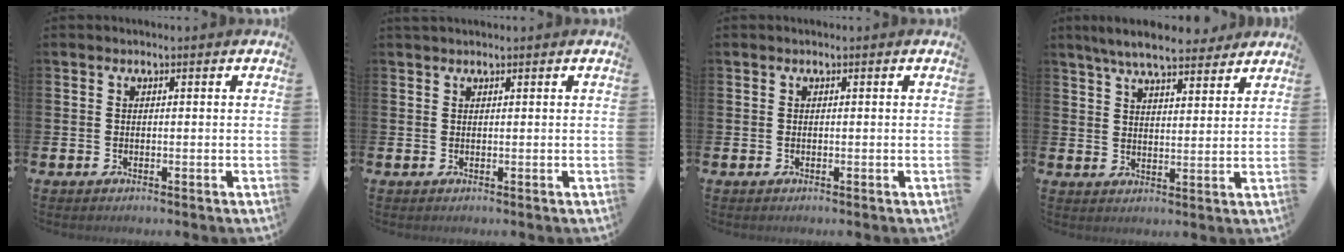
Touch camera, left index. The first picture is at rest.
{"total": 0.9, "force": [0.8, 0.1, 0.2], "torque": [0.004, -0.002, 0.014]}
{"total": 0.0}
{"total": 7.2, "force": [6.6, 1.4, 2.6], "torque": [-0.061, -0.024, 0.117]}